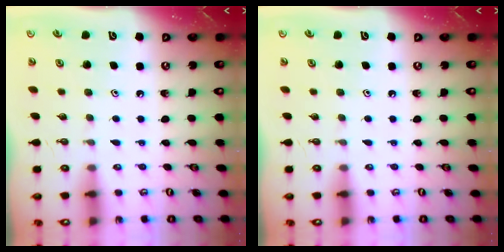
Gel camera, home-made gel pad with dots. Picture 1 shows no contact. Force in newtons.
{"total": 0.0}